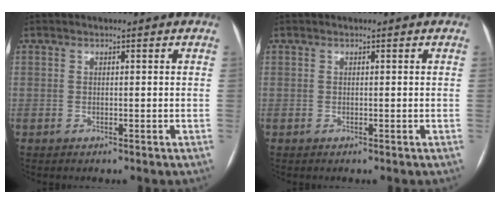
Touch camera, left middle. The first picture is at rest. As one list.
[{"total": 0.0}]